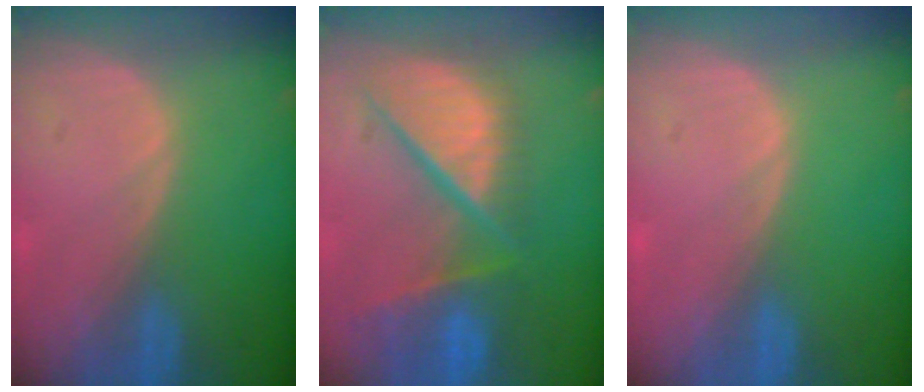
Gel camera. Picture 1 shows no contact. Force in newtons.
{"total": 12.1, "press": 9.9, "slide": 7.0}
{"total": 0.0}